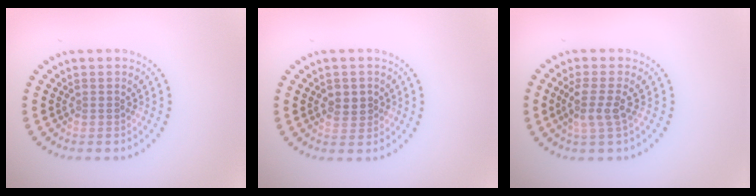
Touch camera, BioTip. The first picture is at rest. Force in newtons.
{"total": 1.9, "press": 1.8, "slide": 0.3}
{"total": 2.6, "press": 2.0, "slide": 1.6}